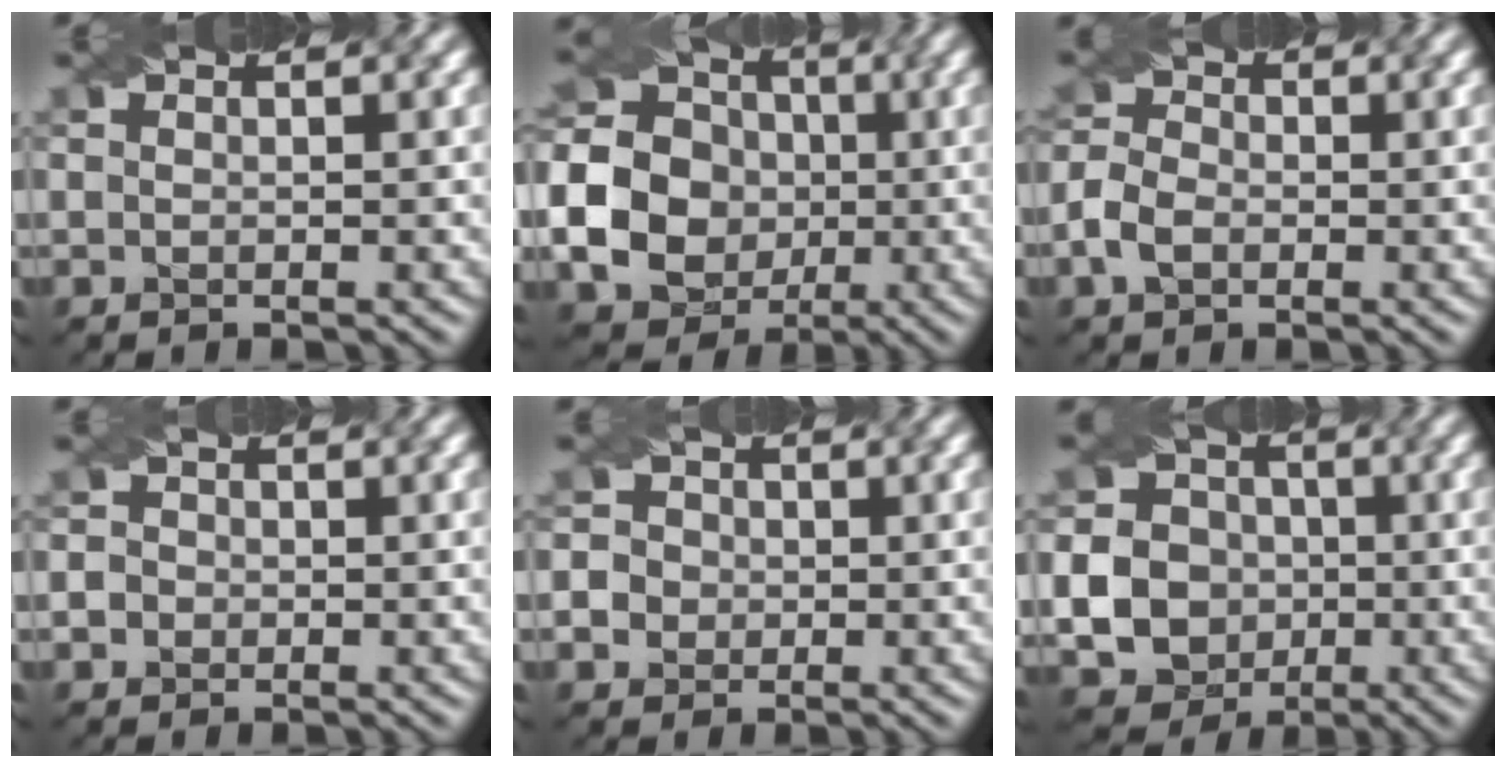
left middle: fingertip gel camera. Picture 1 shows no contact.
{"total": 21.6, "force": [-2.5, 20.6, 6.1], "torque": [-0.165, -0.008, -0.091]}
{"total": 3.1, "force": [-1.3, 2.2, 1.8], "torque": [-0.042, 0.002, -0.032]}
{"total": 2.4, "force": [-0.3, 2.2, 0.7], "torque": [0.006, 0.019, -0.031]}
{"total": 5.4, "force": [-0.5, 5.2, 1.6], "torque": [-0.029, 0.026, -0.031]}
{"total": 13.0, "force": [-2.3, 12.2, 3.8], "torque": [-0.109, -0.013, -0.058]}